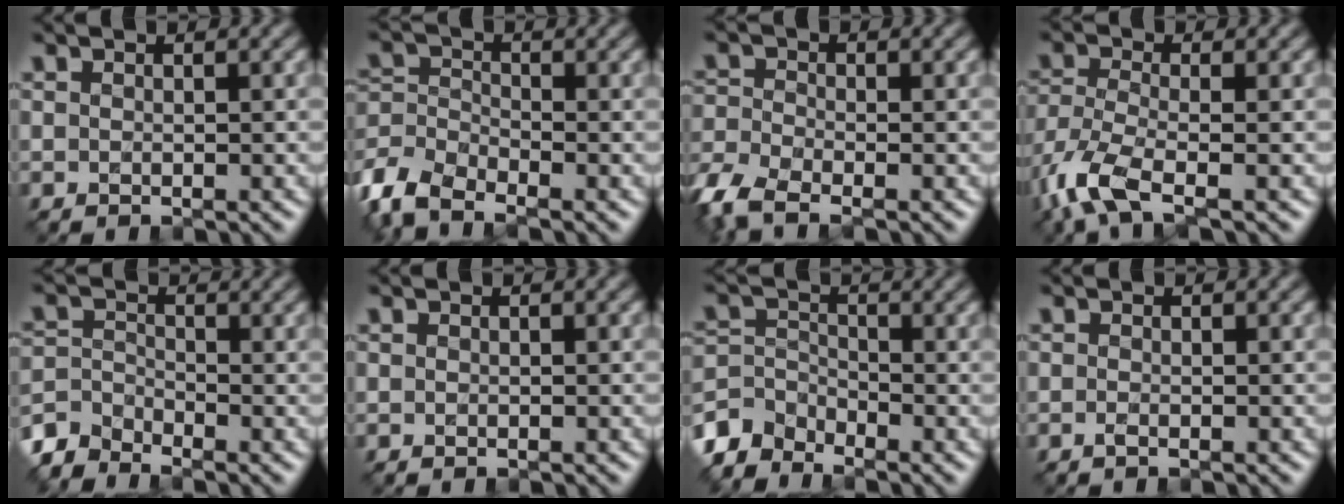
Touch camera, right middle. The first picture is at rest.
{"total": 5.3, "force": [-4.0, 2.1, 2.7], "torque": [-0.059, -0.005, -0.094]}
{"total": 5.3, "force": [-3.7, 2.3, 3.2], "torque": [-0.079, -0.013, -0.083]}
{"total": 6.2, "force": [-3.7, 2.1, 4.6], "torque": [-0.117, -0.017, -0.083]}
{"total": 3.2, "force": [-2.9, 1.3, 0.8], "torque": [-0.018, -0.003, -0.073]}
{"total": 0.0}
{"total": 3.7, "force": [-3.2, 1.7, 0.8], "torque": [-0.018, -0.003, -0.079]}
{"total": 0.5, "force": [-0.3, 0.1, 0.4], "torque": [-0.011, -0.004, -0.006]}